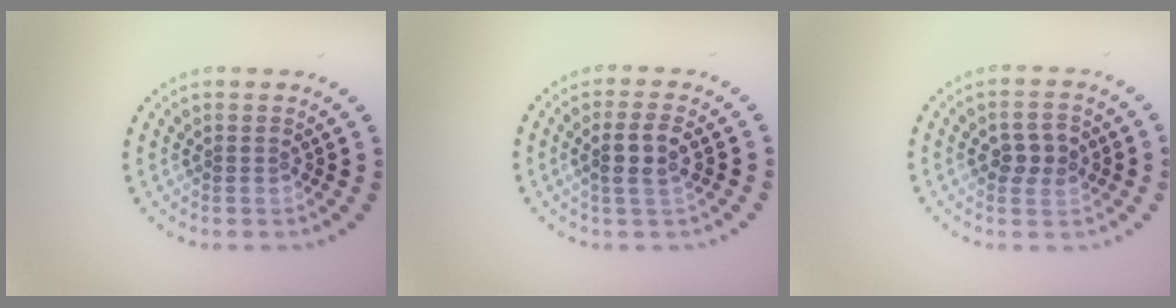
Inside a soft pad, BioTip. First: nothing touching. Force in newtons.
{"total": 2.5, "press": 2.3, "slide": 0.9}
{"total": 2.5, "press": 2.5, "slide": 0.1}